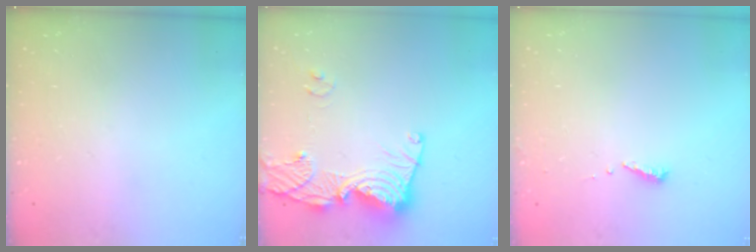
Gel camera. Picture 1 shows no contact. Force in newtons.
{"total": 14.9, "press": 14.8, "slide": 1.7}
{"total": 5.3, "press": 5.3, "slide": 0.5}